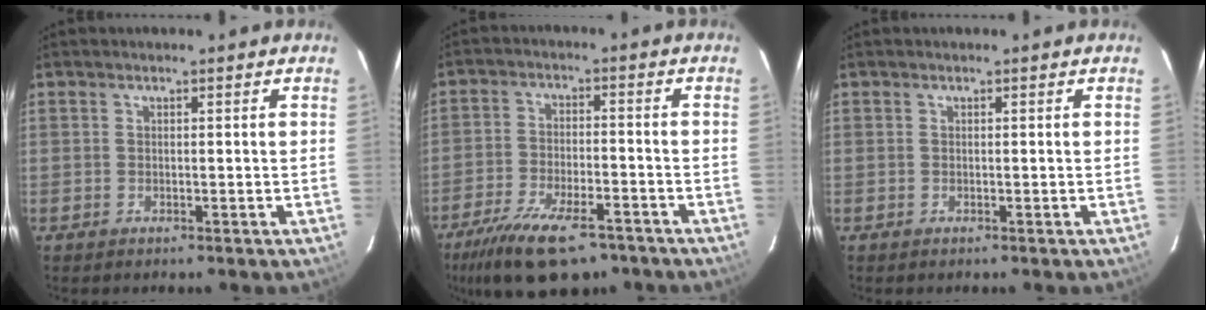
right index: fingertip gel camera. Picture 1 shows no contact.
{"total": 15.5, "force": [-11.1, 5.9, 9.1], "torque": [-0.197, -0.028, -0.182]}
{"total": 0.0}